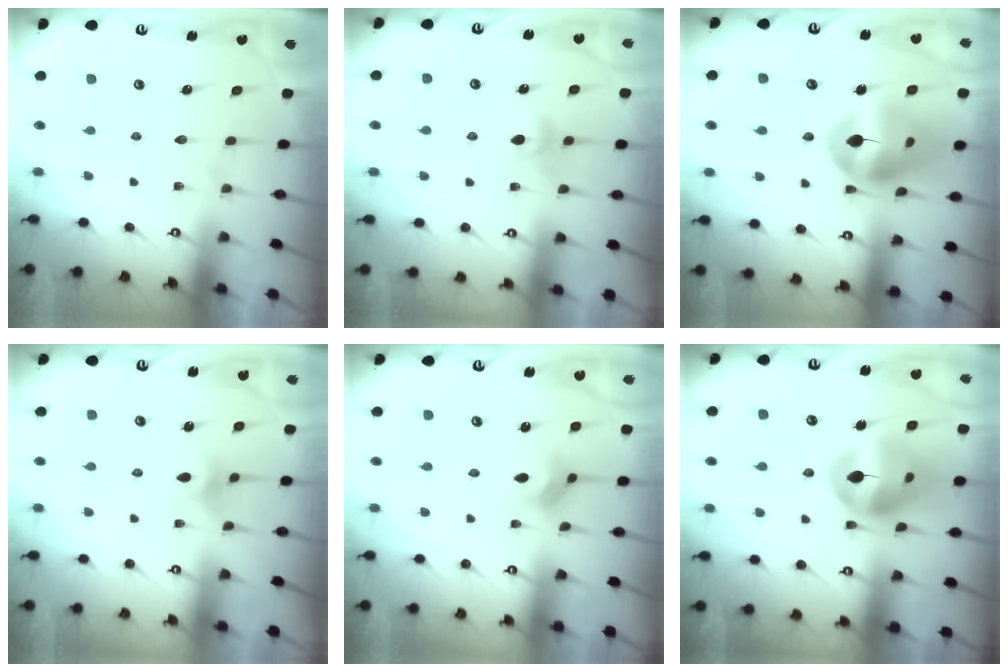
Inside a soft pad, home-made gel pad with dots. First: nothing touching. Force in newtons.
{"total": 4.4, "press": 4.3, "slide": 0.8}
{"total": 16.2, "press": 16.1, "slide": 1.8}
{"total": 4.7, "press": 4.6, "slide": 0.7}
{"total": 2.8, "press": 2.8, "slide": 0.1}
{"total": 14.8, "press": 14.7, "slide": 1.8}